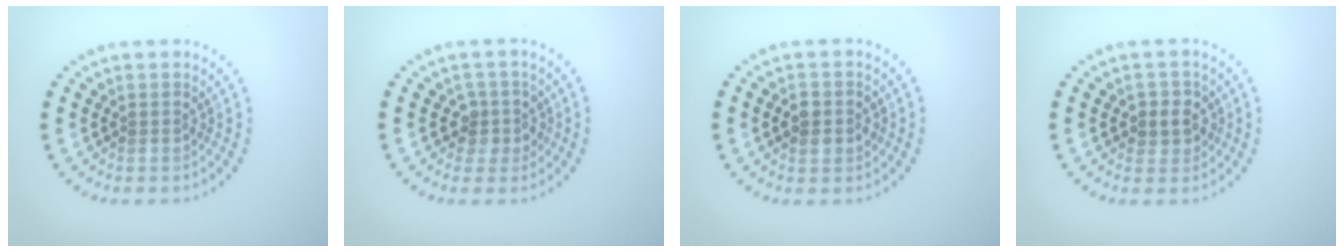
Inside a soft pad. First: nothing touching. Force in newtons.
{"total": 2.2, "press": 1.8, "slide": 1.3}
{"total": 2.2, "press": 2.2, "slide": 0.2}
{"total": 2.3, "press": 2.2, "slide": 0.8}